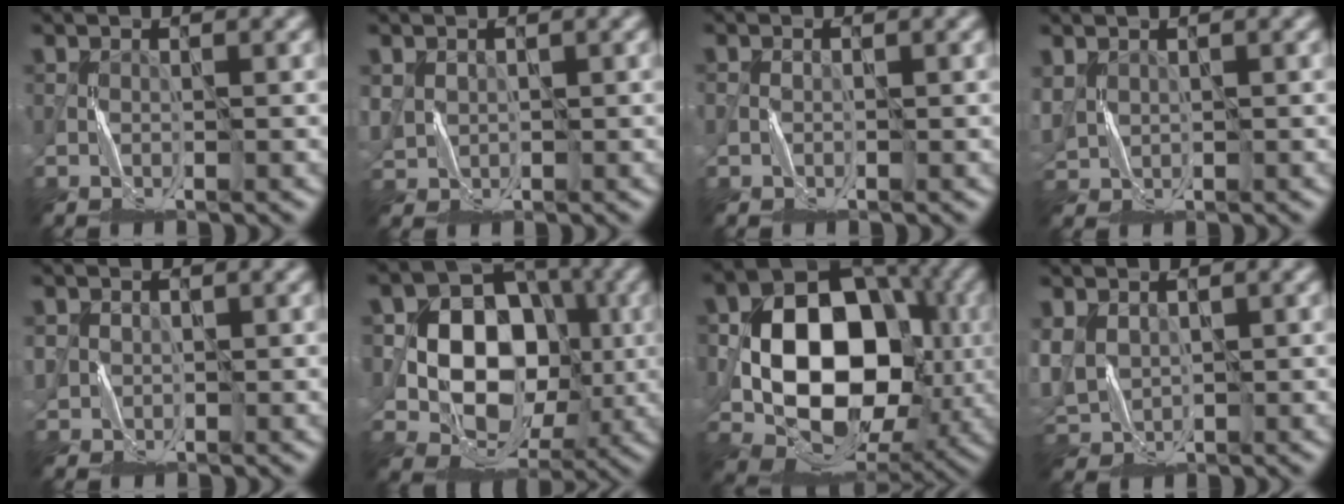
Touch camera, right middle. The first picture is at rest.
{"total": 1.8, "force": [0.8, 1.6, 0.3], "torque": [-0.020, 0.003, 0.020]}
{"total": 0.5, "force": [-0.2, 0.3, -0.4], "torque": [0.008, 0.001, -0.003]}
{"total": 2.3, "force": [1.0, 1.7, 1.1], "torque": [-0.038, 0.002, 0.026]}
{"total": 1.5, "force": [0.3, 1.4, -0.2], "torque": [0.003, -0.001, 0.007]}
{"total": 10.8, "force": [0.0, 8.9, 6.2], "torque": [-0.081, 0.008, -0.010]}
{"total": 14.8, "force": [-0.5, 11.0, 9.9], "torque": [-0.134, -0.004, -0.003]}
{"total": 3.9, "force": [0.8, 3.1, 2.1], "torque": [-0.070, -0.001, 0.018]}